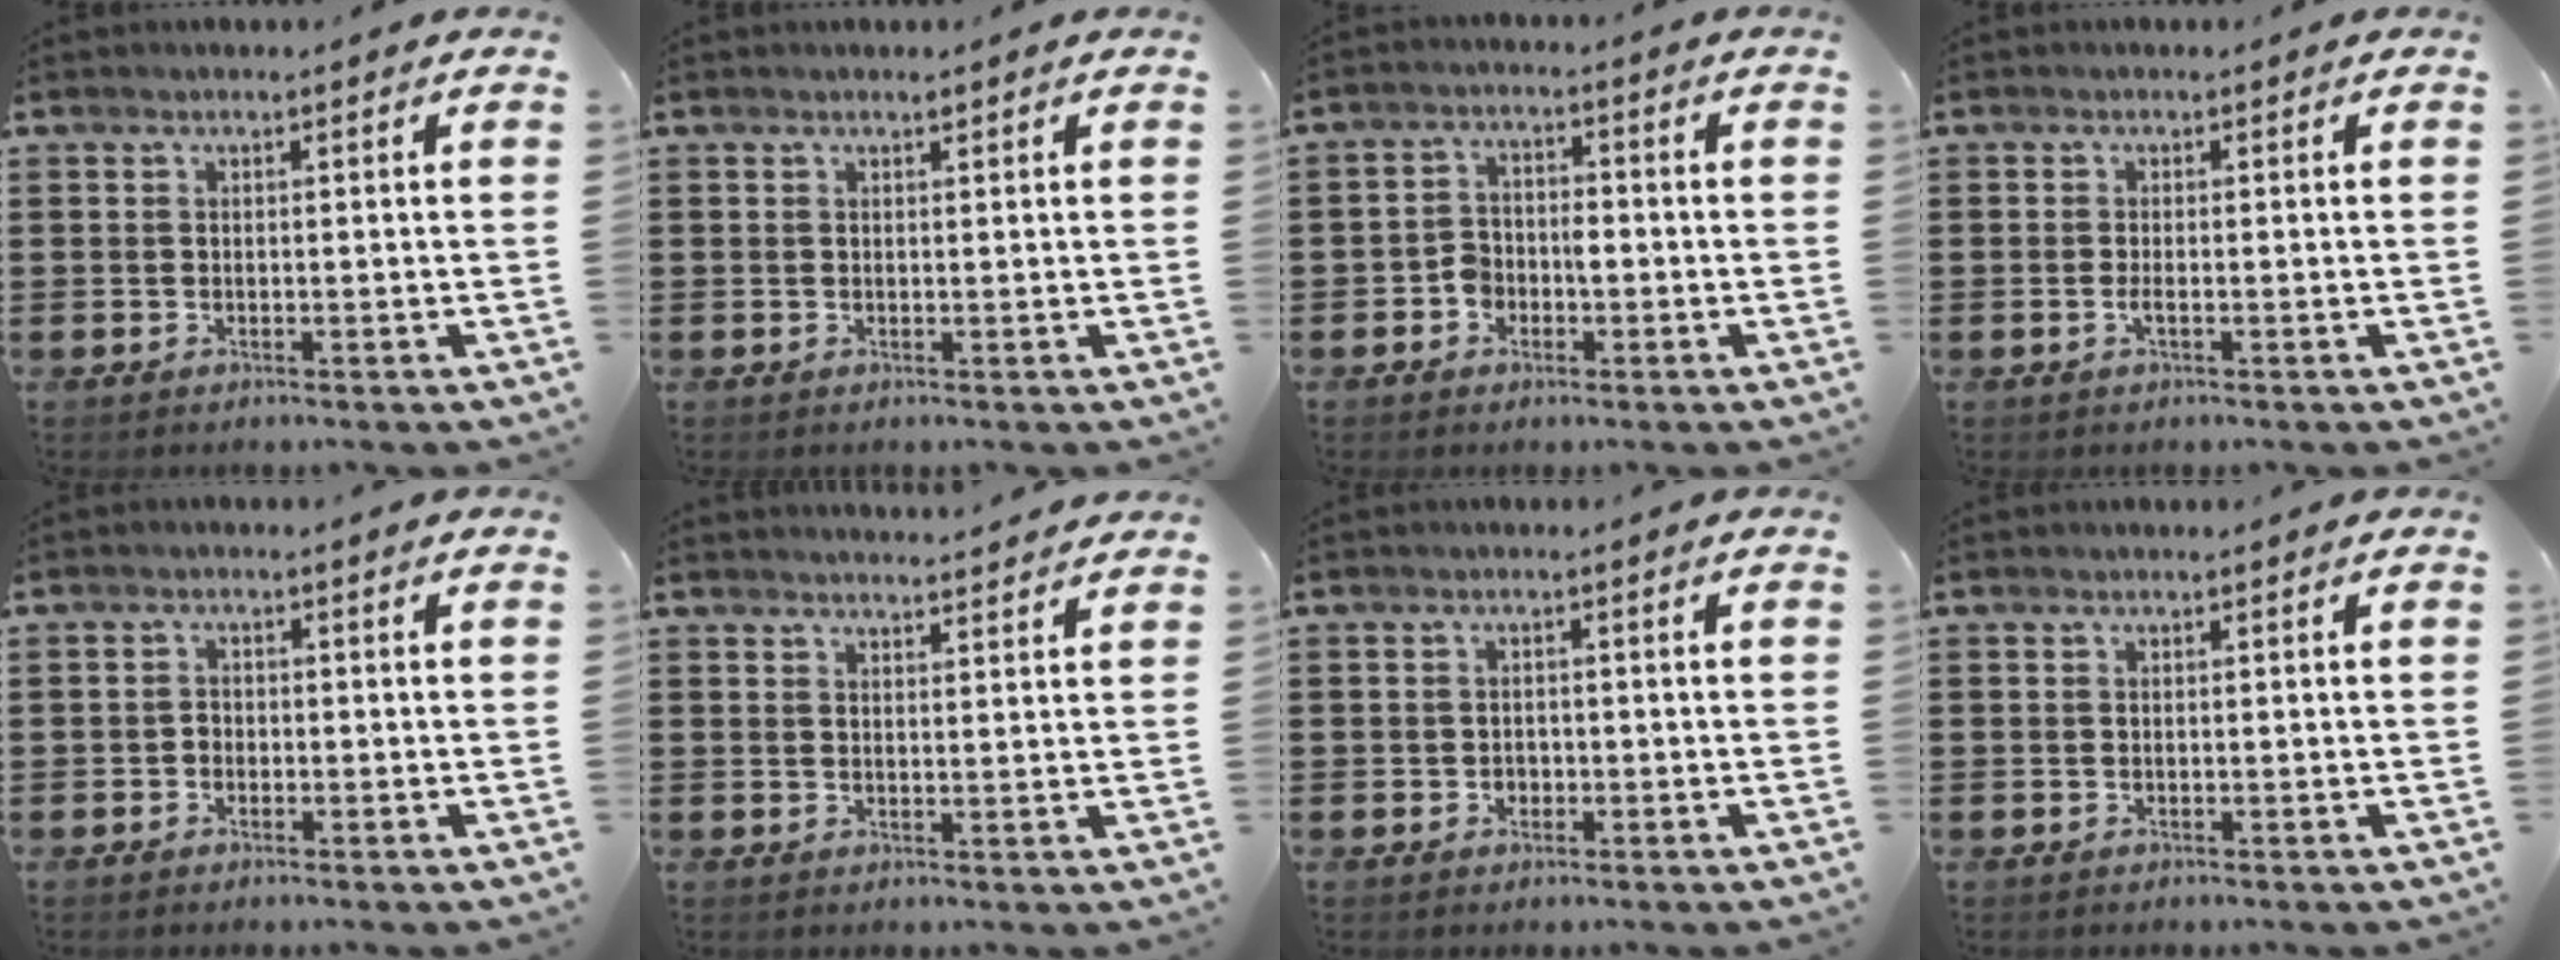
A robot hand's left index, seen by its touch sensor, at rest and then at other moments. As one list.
[{"total": 0.6, "force": [0.5, 0.1, 0.3], "torque": [-0.008, 0.000, 0.011]}, {"total": 3.3, "force": [-1.7, 2.4, 1.5], "torque": [-0.035, 0.007, -0.036]}, {"total": 1.0, "force": [-0.5, 0.1, 0.8], "torque": [-0.016, -0.002, -0.009]}, {"total": 1.1, "force": [-0.8, 0.8, 0.2], "torque": [-0.007, 0.001, -0.017]}, {"total": 2.5, "force": [2.4, -0.3, 0.0], "torque": [-0.007, -0.008, 0.047]}, {"total": 1.2, "force": [-0.4, 1.0, 0.4], "torque": [-0.011, 0.004, -0.011]}, {"total": 0.0}]